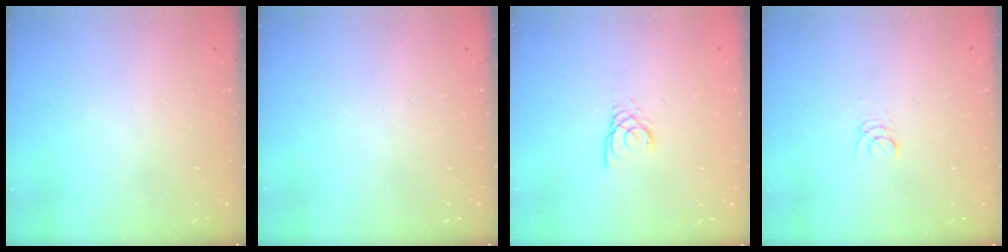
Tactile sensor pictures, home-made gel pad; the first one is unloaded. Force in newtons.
{"total": 0.0}
{"total": 2.6, "press": 2.6, "slide": 0.1}
{"total": 1.6, "press": 1.6, "slide": 0.3}